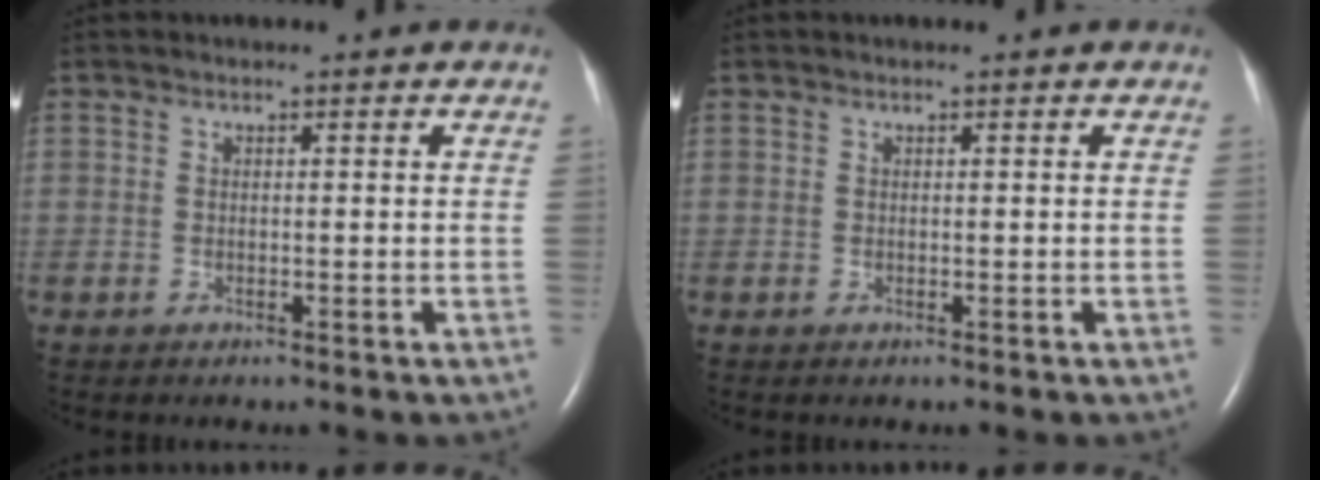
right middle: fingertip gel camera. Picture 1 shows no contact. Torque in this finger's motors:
{"motor_torque": [0.02, -0.02, 0.00, 0.00]}